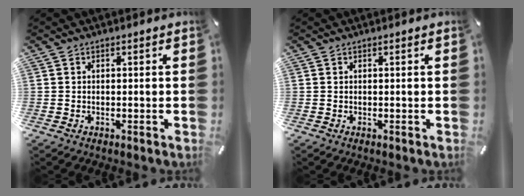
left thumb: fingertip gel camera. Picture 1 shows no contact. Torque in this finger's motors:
{"motor_torque": [-0.01, -0.01, 0.02, 0.02, 0.00]}